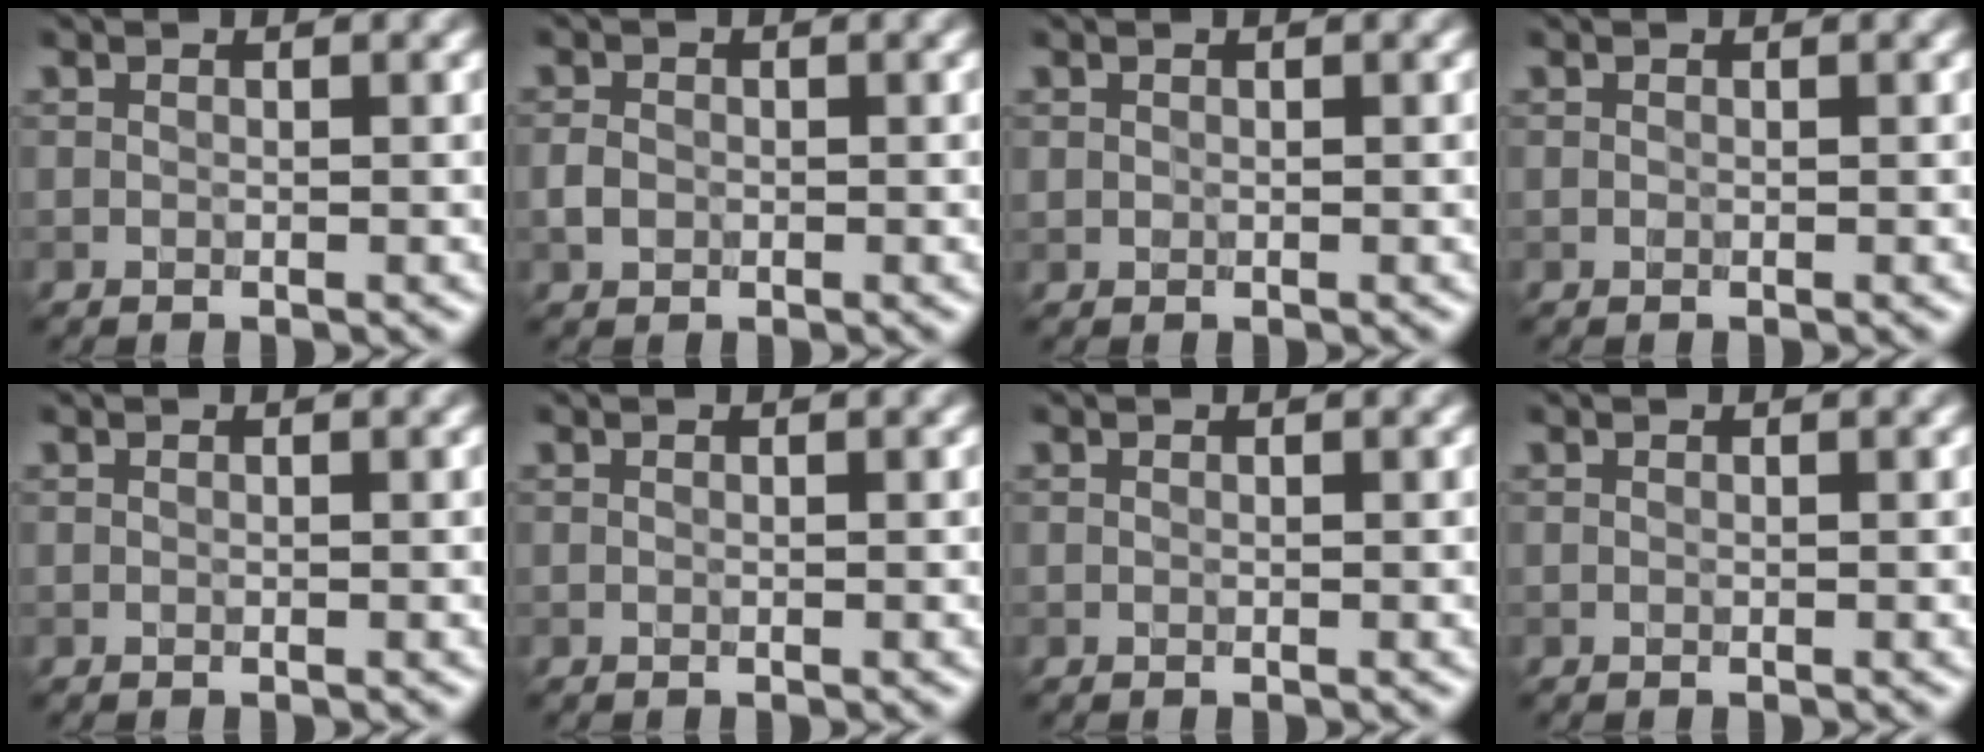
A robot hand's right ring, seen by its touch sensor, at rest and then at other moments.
{"total": 1.4, "force": [-0.3, 1.2, 0.7], "torque": [-0.014, -0.001, -0.011]}
{"total": 0.5, "force": [0.2, 0.4, 0.1], "torque": [0.000, -0.002, 0.006]}
{"total": 0.0}
{"total": 0.0}
{"total": 0.0}
{"total": 0.0}
{"total": 0.0}